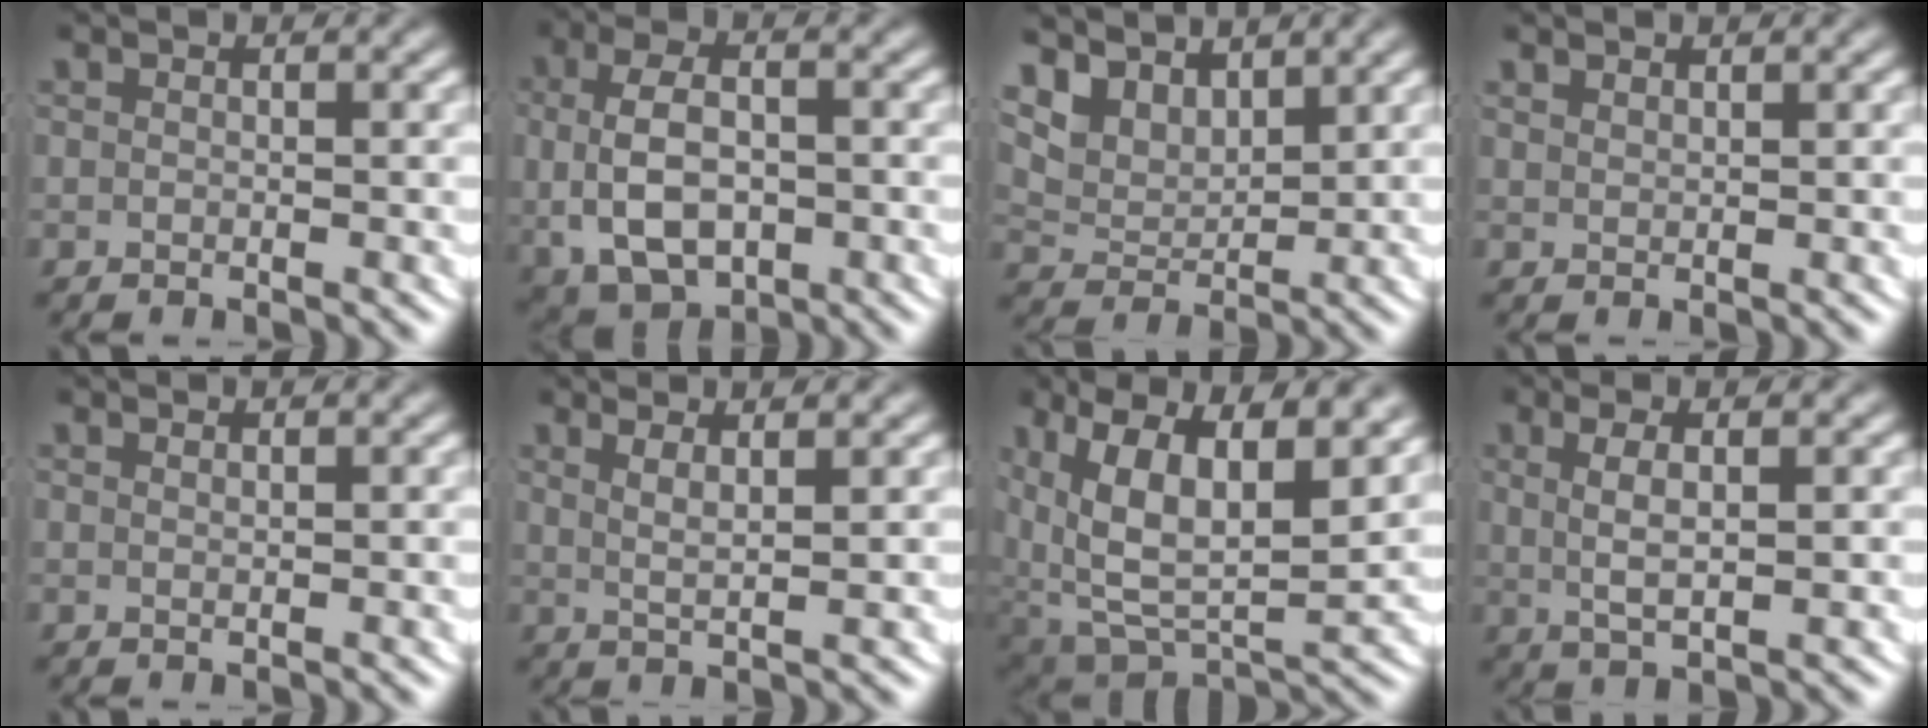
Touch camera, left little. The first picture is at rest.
{"total": 8.1, "force": [-0.6, 5.6, 5.7], "torque": [-0.124, -0.018, 0.001]}
{"total": 6.7, "force": [3.5, 4.9, 2.9], "torque": [-0.075, -0.003, 0.055]}
{"total": 1.0, "force": [1.0, -0.2, 0.1], "torque": [0.003, -0.004, 0.025]}
{"total": 0.5, "force": [0.4, -0.3, 0.2], "torque": [0.001, -0.004, 0.010]}
{"total": 3.0, "force": [1.4, 0.5, 2.6], "torque": [-0.043, -0.001, 0.028]}
{"total": 11.6, "force": [1.2, 8.3, 8.0], "torque": [-0.178, -0.053, 0.041]}
{"total": 3.5, "force": [0.7, 0.7, 3.3], "torque": [-0.062, -0.004, 0.023]}